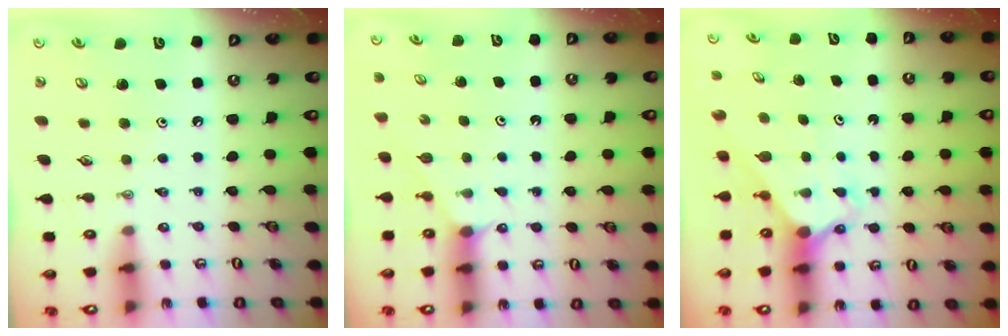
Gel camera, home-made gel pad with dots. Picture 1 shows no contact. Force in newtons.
{"total": 1.0, "press": 1.0, "slide": 0.3}
{"total": 2.6, "press": 2.6, "slide": 0.2}